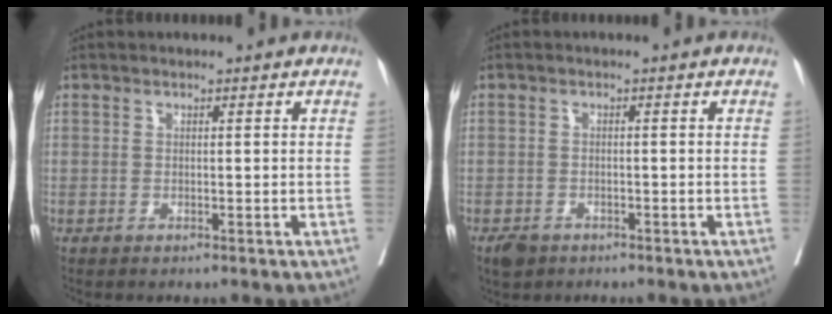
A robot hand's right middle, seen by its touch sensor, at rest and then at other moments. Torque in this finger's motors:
{"motor_torque": [-0.25, -0.17, 0.04, 0.03]}